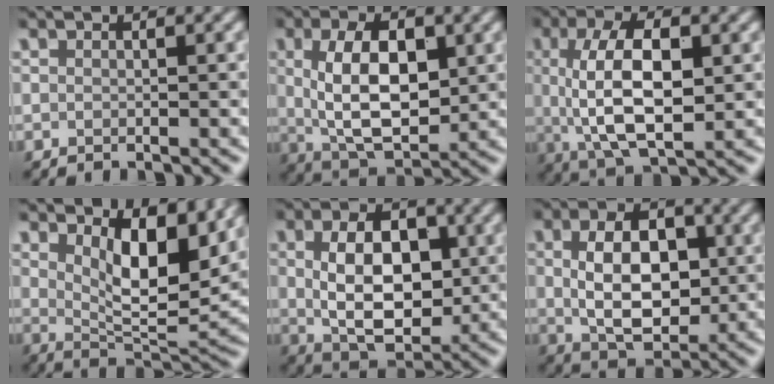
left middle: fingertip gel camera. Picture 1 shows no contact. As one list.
[{"total": 8.1, "force": [1.0, 4.1, 6.9], "torque": [-0.125, 0.000, 0.019]}, {"total": 8.5, "force": [0.8, 3.7, 7.6], "torque": [-0.144, 0.004, 0.013]}, {"total": 7.1, "force": [2.9, 2.8, 5.9], "torque": [-0.096, -0.018, 0.047]}, {"total": 8.0, "force": [0.6, 4.9, 6.3], "torque": [-0.110, 0.000, 0.010]}, {"total": 7.5, "force": [0.5, 4.6, 5.8], "torque": [-0.102, 0.001, 0.009]}]